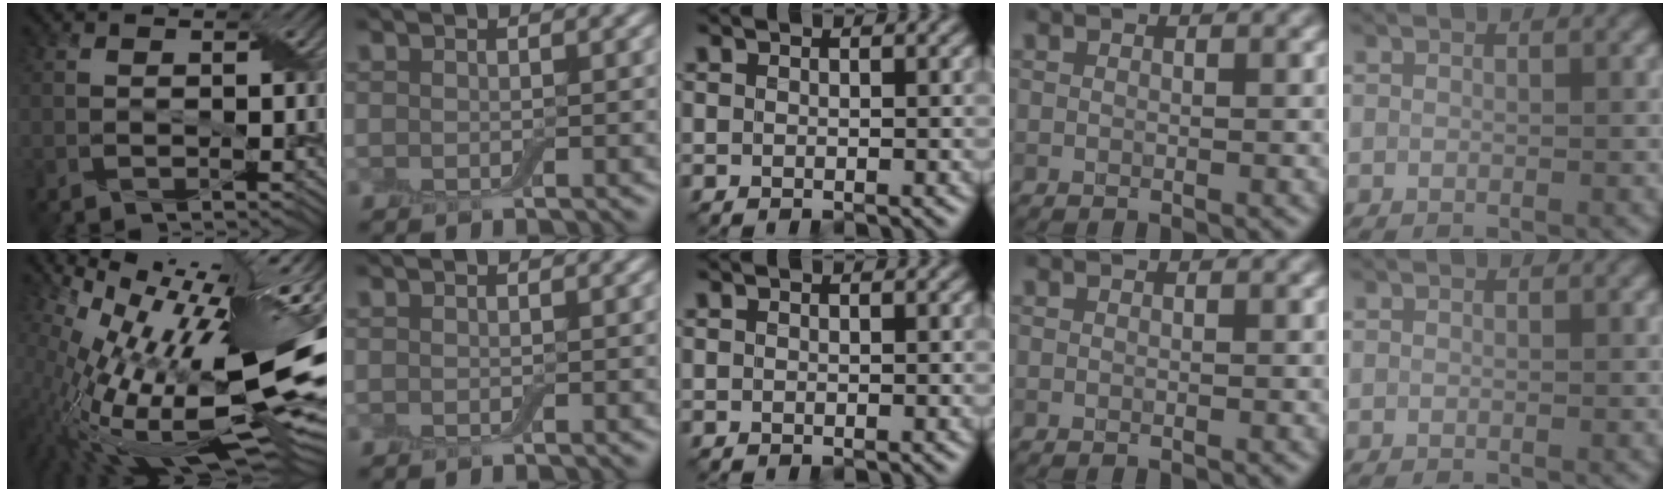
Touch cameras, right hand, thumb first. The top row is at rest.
{"thumb": {"total": 19.8, "force": [0.9, 6.7, 18.6], "torque": [-0.261, 0.024, 0.043]}}